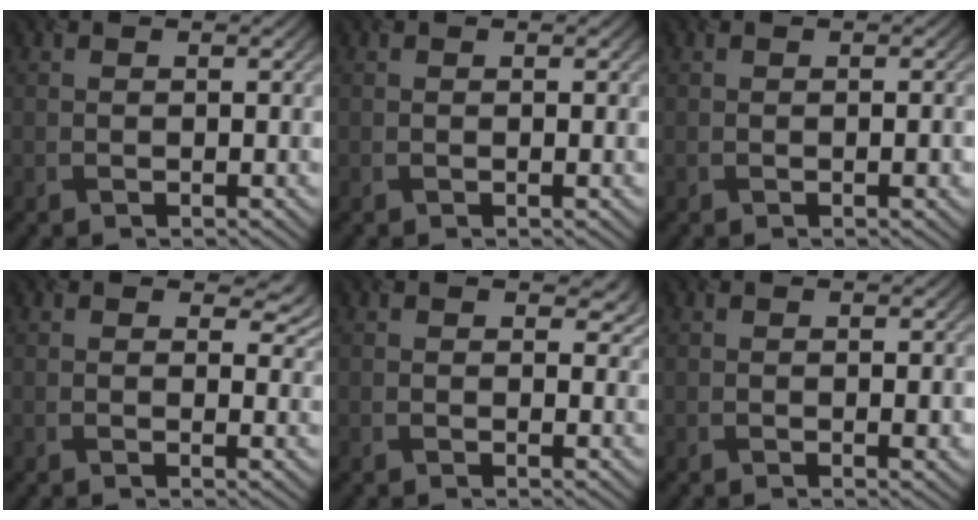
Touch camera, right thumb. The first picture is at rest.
{"total": 0.0}
{"total": 0.8, "force": [-0.2, 0.2, 0.7], "torque": [-0.009, 0.000, -0.001]}
{"total": 3.2, "force": [1.9, 1.9, 1.8], "torque": [-0.025, -0.011, 0.024]}
{"total": 1.8, "force": [1.1, 1.1, 0.8], "torque": [-0.014, -0.009, 0.014]}
{"total": 0.9, "force": [0.0, 0.3, 0.8], "torque": [-0.012, -0.004, 0.001]}